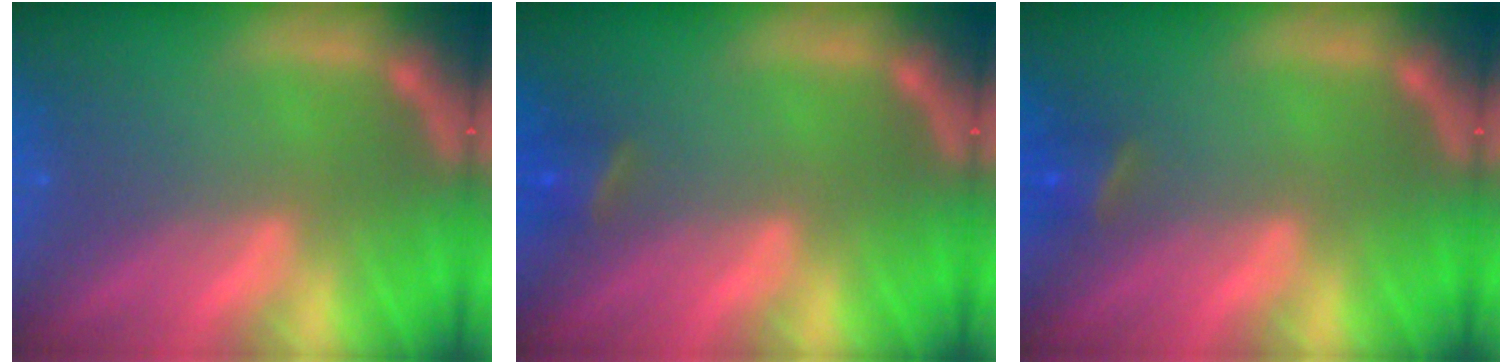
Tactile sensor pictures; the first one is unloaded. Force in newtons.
{"total": 1.9}
{"total": 1.9}